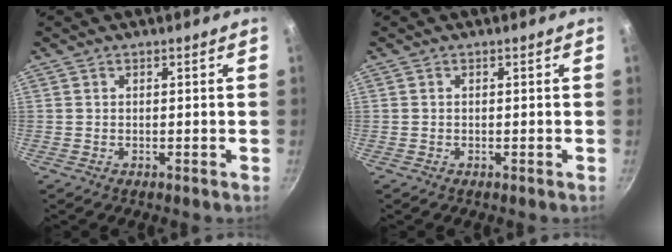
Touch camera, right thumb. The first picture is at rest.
{"total": 0.0}